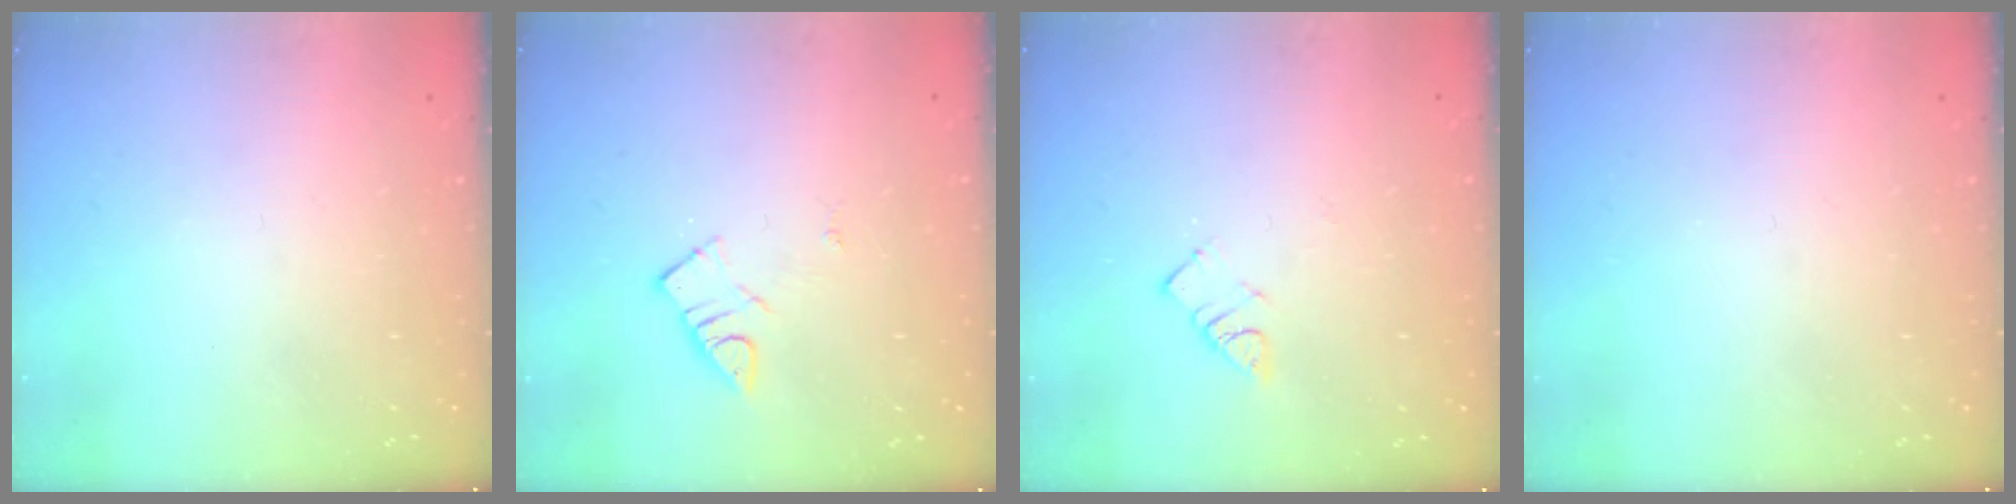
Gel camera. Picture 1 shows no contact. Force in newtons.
{"total": 3.8, "press": 3.7, "slide": 0.4}
{"total": 3.6, "press": 3.6, "slide": 0.4}
{"total": 0.0}